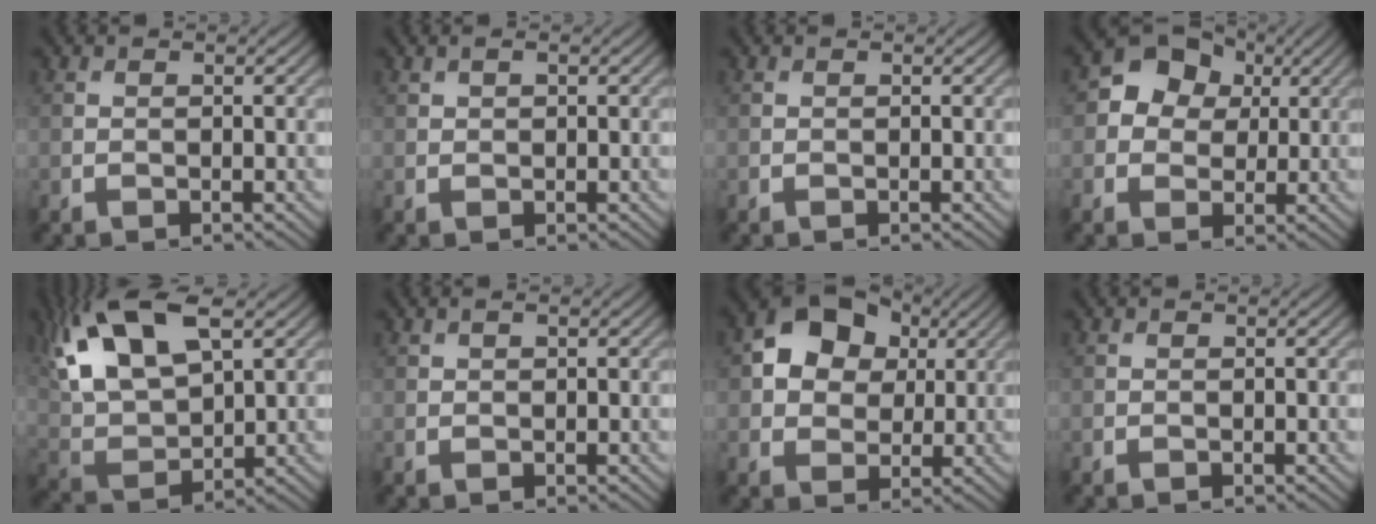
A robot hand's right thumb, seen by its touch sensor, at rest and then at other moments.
{"total": 1.1, "force": [0.6, 0.6, 0.7], "torque": [-0.017, 0.002, 0.012]}
{"total": 0.0}
{"total": 7.4, "force": [1.9, 6.2, 3.5], "torque": [-0.078, 0.017, 0.008]}
{"total": 15.1, "force": [7.2, 6.9, 11.3], "torque": [-0.253, 0.016, 0.131]}
{"total": 0.8, "force": [0.4, 0.4, 0.5], "torque": [-0.012, 0.001, 0.008]}
{"total": 9.1, "force": [2.8, 6.9, 5.2], "torque": [-0.109, 0.012, 0.030]}
{"total": 0.0}